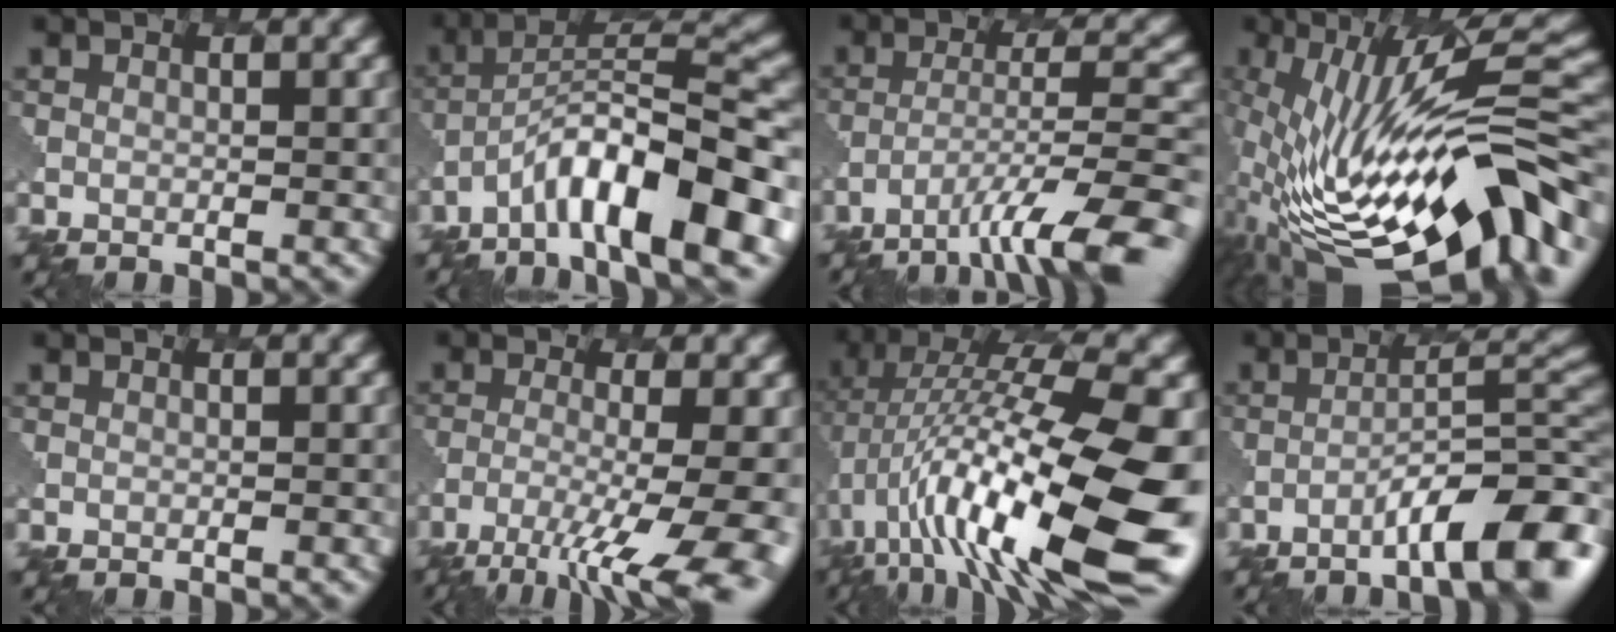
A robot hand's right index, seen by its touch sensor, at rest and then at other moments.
{"total": 11.9, "force": [-6.2, 3.6, 9.5], "torque": [-0.157, 0.018, -0.109]}
{"total": 9.2, "force": [-6.2, 1.8, 6.6], "torque": [-0.106, 0.010, -0.100]}
{"total": 16.3, "force": [-3.3, 6.1, 14.7], "torque": [-0.251, 0.028, -0.064]}
{"total": 0.0}
{"total": 10.1, "force": [-5.9, 2.5, 7.8], "torque": [-0.142, -0.017, -0.083]}
{"total": 15.3, "force": [-1.1, 5.3, 14.3], "torque": [-0.262, 0.017, -0.013]}
{"total": 8.8, "force": [-5.2, 1.5, 6.9], "torque": [-0.101, 0.018, -0.077]}